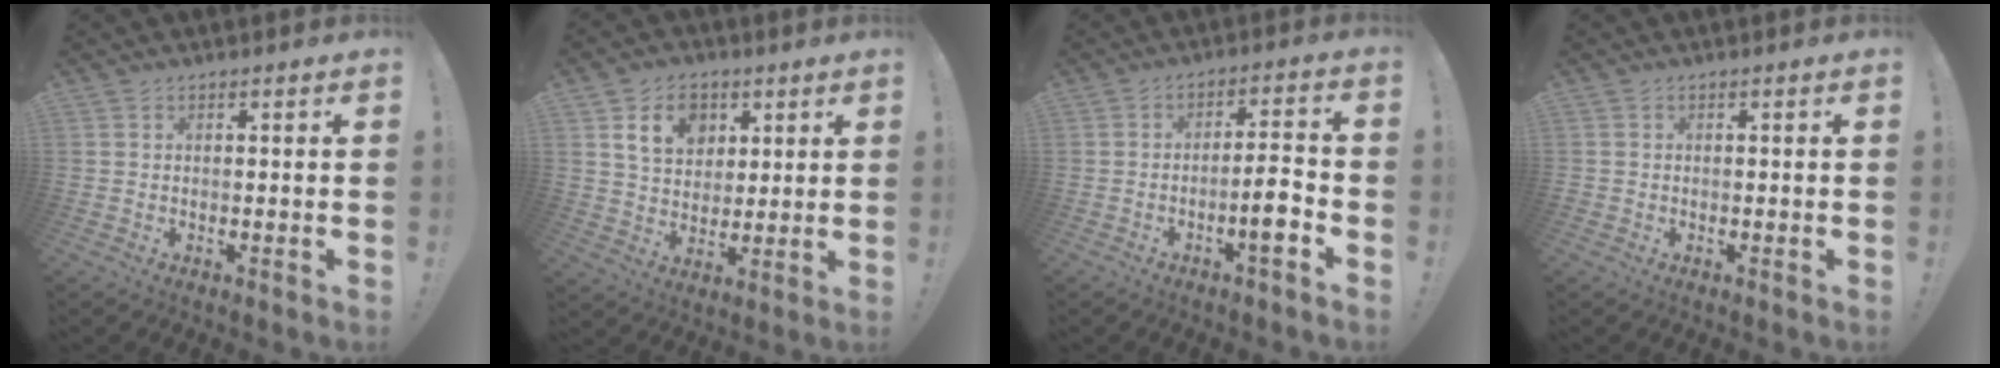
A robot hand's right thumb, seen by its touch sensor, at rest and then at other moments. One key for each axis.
{"total": 12.3, "fx": 5.7, "fy": 9.3, "fz": 5.8, "tx": -0.083, "ty": -0.017, "tz": 0.108}
{"total": 8.4, "fx": -3.7, "fy": 1.4, "fz": 7.4, "tx": -0.112, "ty": 0.014, "tz": -0.062}
{"total": 0.7, "fx": -0.3, "fy": 0.6, "fz": 0.1, "tx": 0.000, "ty": 0.002, "tz": -0.005}